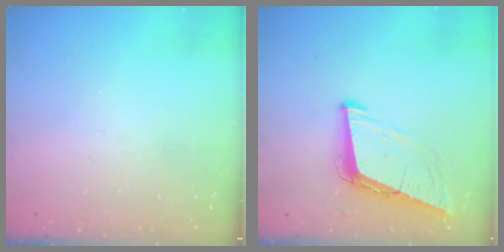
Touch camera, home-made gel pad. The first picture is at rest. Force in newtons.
{"total": 9.0, "press": 8.1, "slide": 3.8}